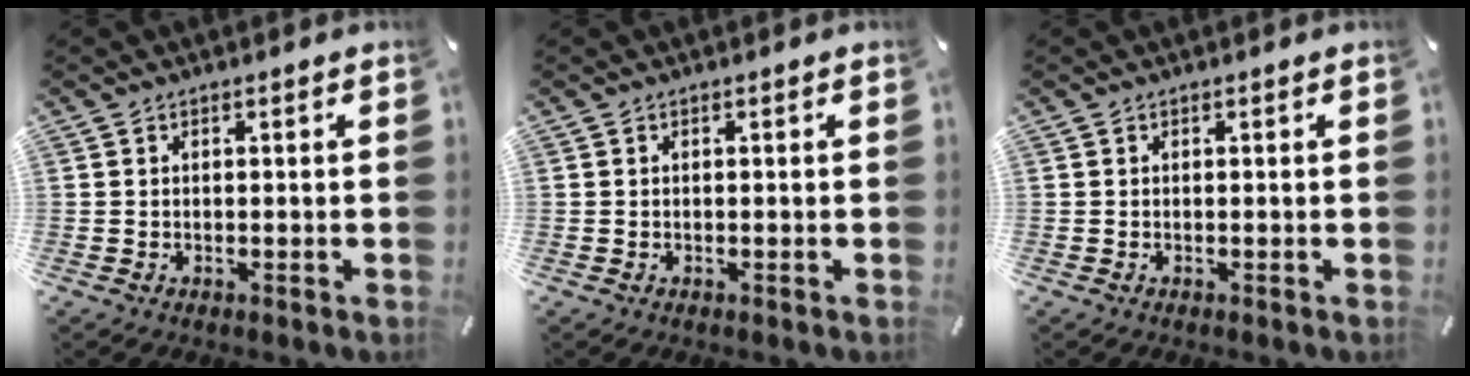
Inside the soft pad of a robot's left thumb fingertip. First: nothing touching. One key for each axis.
{"total": 0.0}
{"total": 0.0}